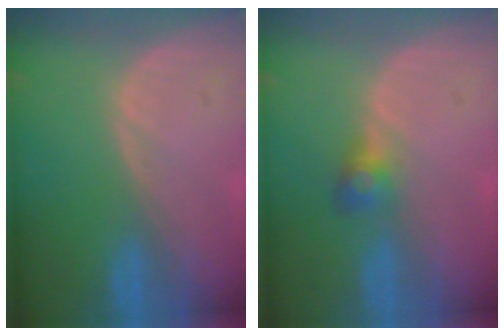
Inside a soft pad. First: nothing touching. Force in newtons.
{"total": 2.7, "press": 2.6, "slide": 0.8}